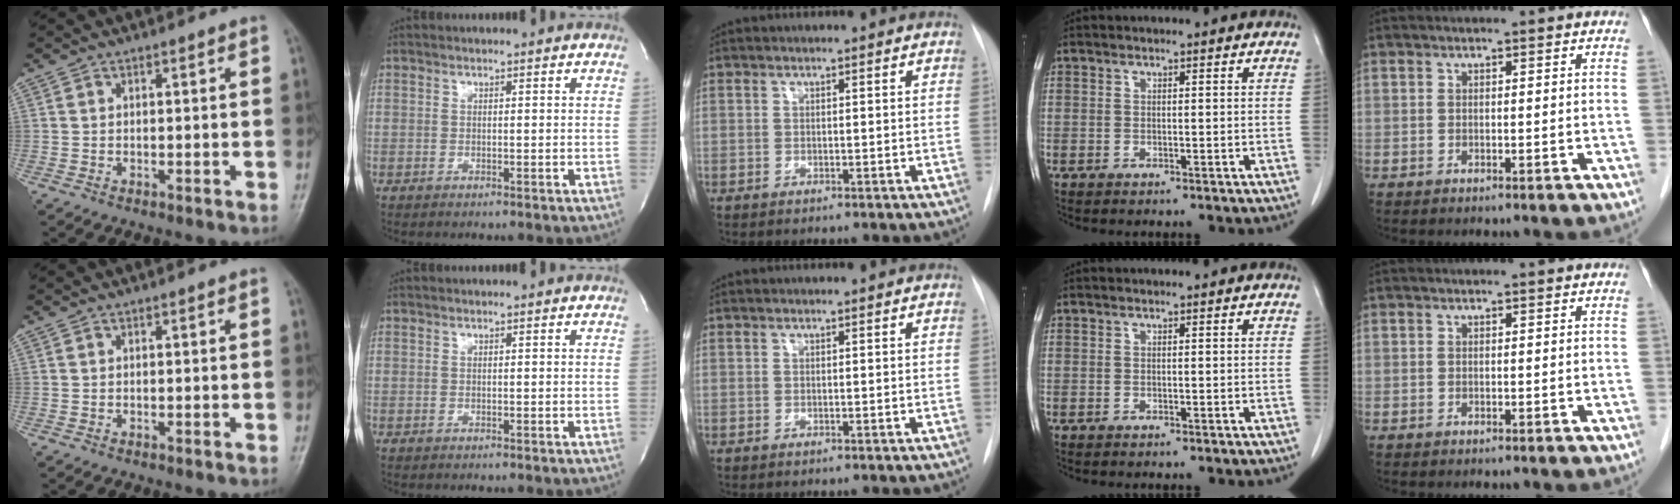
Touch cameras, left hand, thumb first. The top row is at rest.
{}